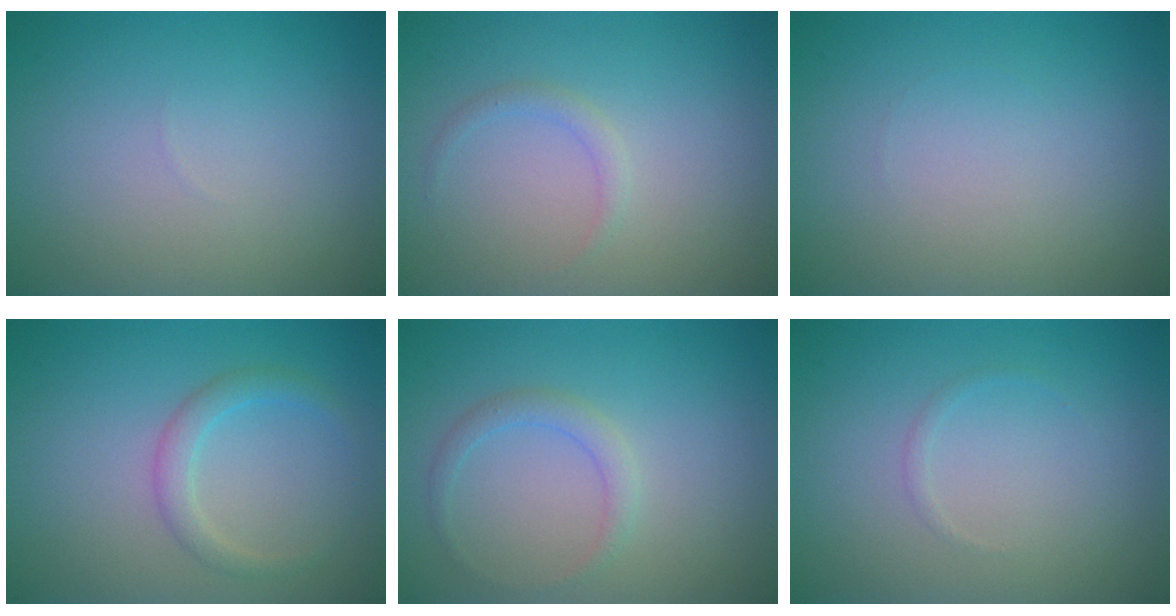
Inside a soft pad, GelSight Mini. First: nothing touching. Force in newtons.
{"total": 1.1, "press": 1.1, "slide": 0.0}
{"total": 0.0}
{"total": 1.9, "press": 1.9, "slide": 0.0}
{"total": 1.5, "press": 1.5, "slide": 0.0}
{"total": 0.5, "press": 0.5, "slide": 0.0}